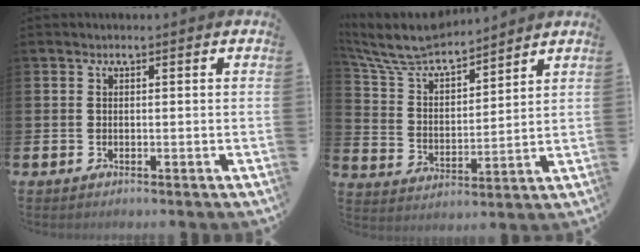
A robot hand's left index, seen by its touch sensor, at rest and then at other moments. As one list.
[{"total": 8.1, "force": [7.5, 1.8, 2.5], "torque": [-0.089, -0.050, 0.132]}]